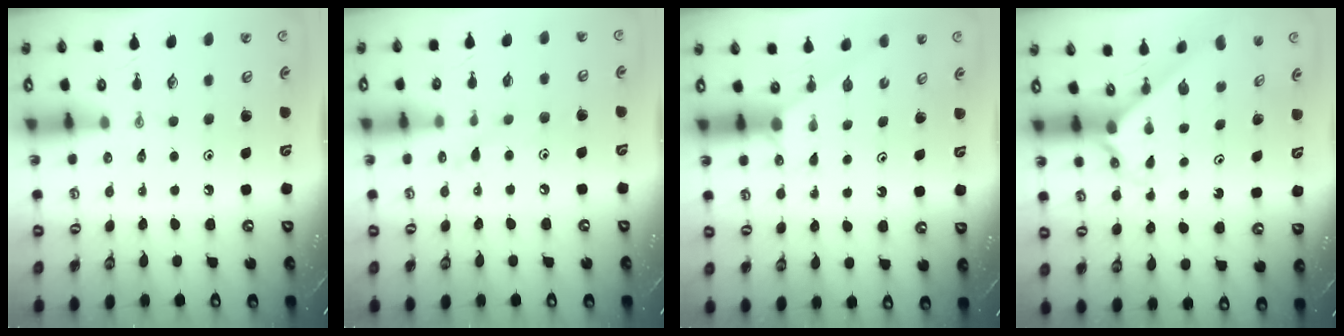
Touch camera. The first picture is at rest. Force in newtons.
{"total": 6.9, "press": 6.9, "slide": 0.4}
{"total": 2.1, "press": 2.1, "slide": 0.3}
{"total": 3.3, "press": 3.3, "slide": 0.3}